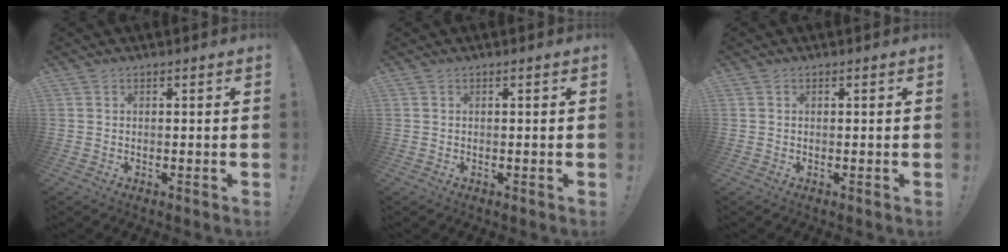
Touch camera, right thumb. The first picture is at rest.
{"total": 0.0}
{"total": 0.0}